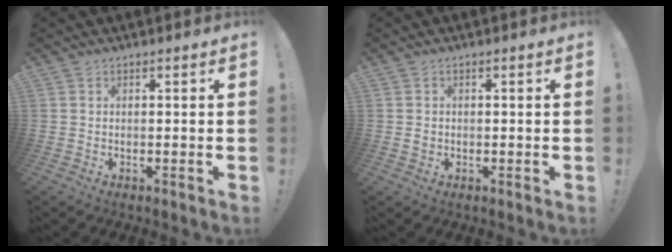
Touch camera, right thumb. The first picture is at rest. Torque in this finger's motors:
{"motor_torque": [-0.01, 0.11, 0.36, -0.28, 0.00]}